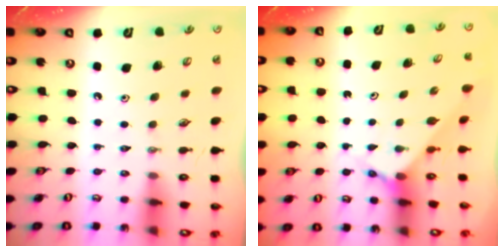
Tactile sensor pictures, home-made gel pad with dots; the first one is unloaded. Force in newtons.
{"total": 2.4, "press": 2.4, "slide": 0.2}